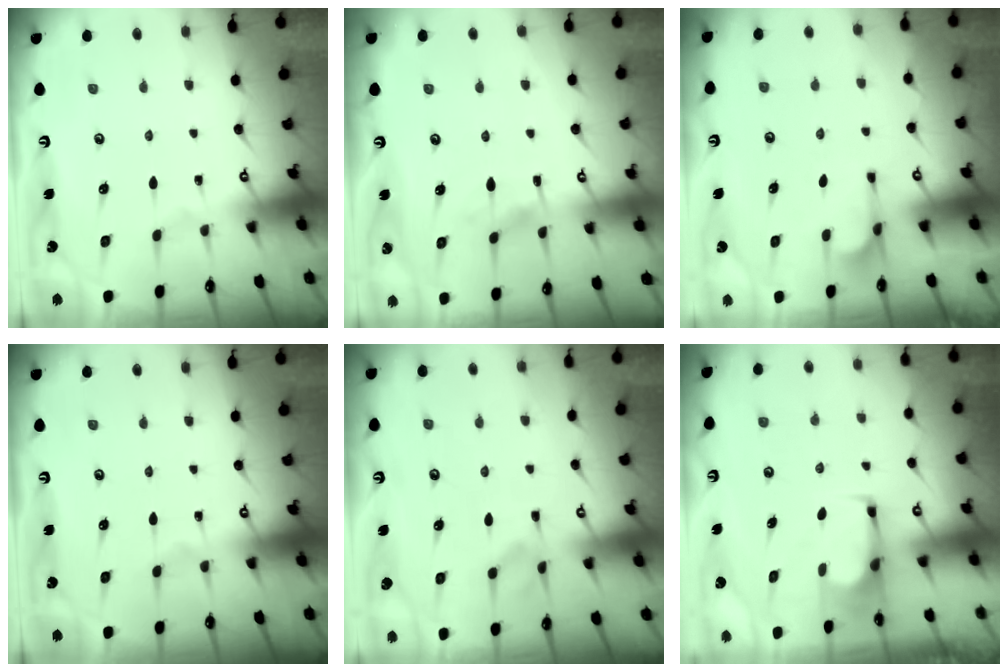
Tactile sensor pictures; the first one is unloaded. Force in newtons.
{"total": 3.9, "press": 3.8, "slide": 0.3}
{"total": 1.1, "press": 0.1, "slide": 1.1}
{"total": 0.0}
{"total": 1.7, "press": 1.5, "slide": 0.7}
{"total": 2.7, "press": 2.7, "slide": 0.4}